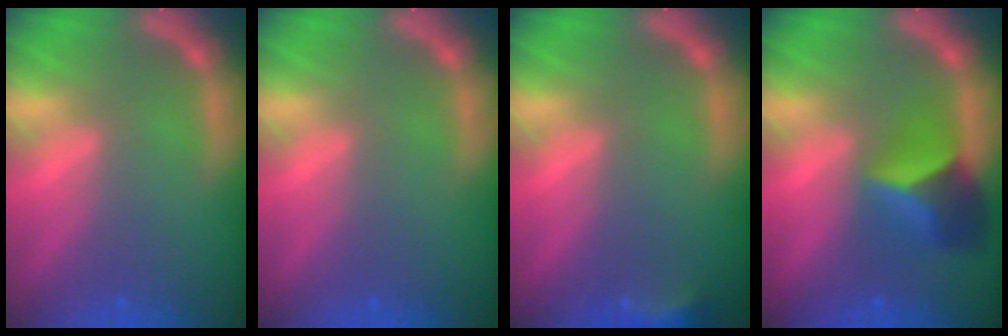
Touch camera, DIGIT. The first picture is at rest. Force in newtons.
{"total": 0.0}
{"total": 3.0}
{"total": 5.4}